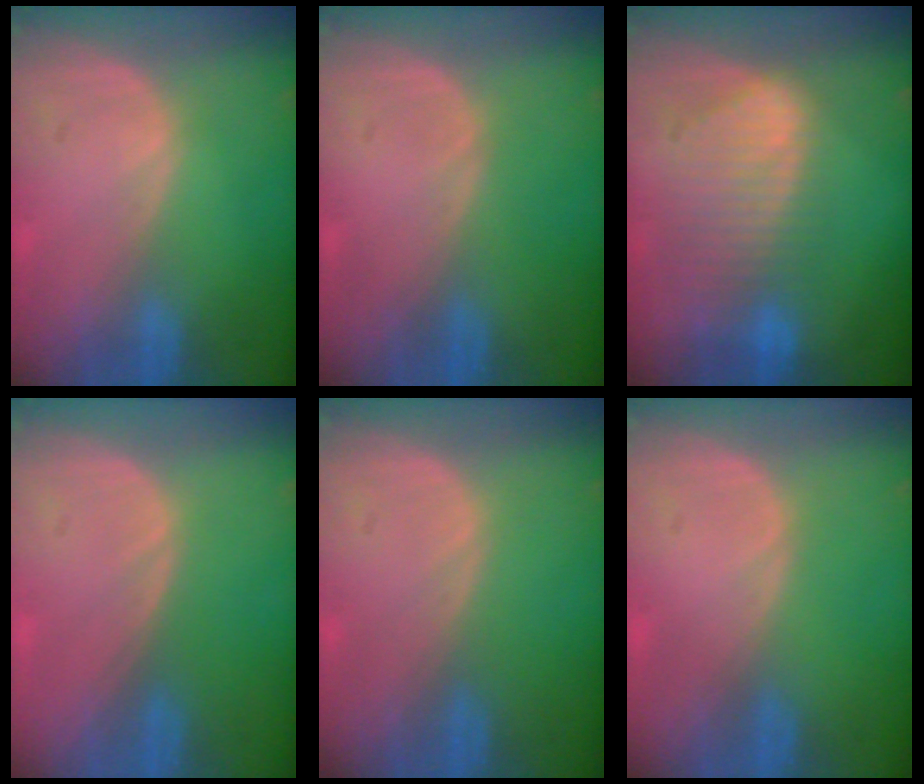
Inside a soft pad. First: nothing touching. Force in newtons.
{"total": 0.0}
{"total": 9.2, "press": 8.1, "slide": 4.4}
{"total": 0.0}
{"total": 0.0}
{"total": 0.0}